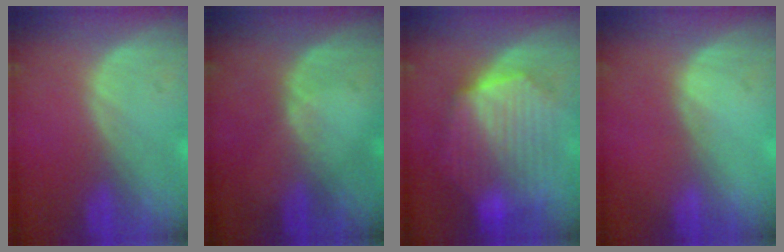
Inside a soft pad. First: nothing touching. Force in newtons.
{"total": 1.1, "press": 0.8, "slide": 0.8}
{"total": 10.3, "press": 10.3, "slide": 0.9}
{"total": 0.0}